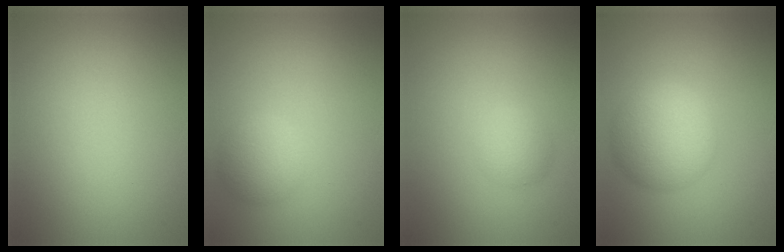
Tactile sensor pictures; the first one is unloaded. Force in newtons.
{"total": 2.7, "press": 2.7, "slide": 0.1}
{"total": 1.9, "press": 1.9, "slide": 0.1}
{"total": 5.5, "press": 5.5, "slide": 0.1}